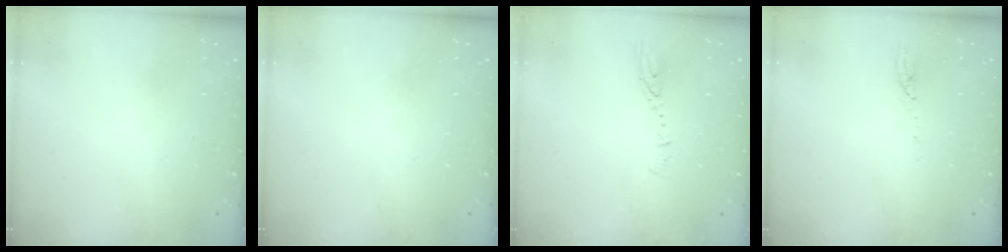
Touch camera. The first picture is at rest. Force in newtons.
{"total": 0.0}
{"total": 4.0, "press": 4.0, "slide": 0.3}
{"total": 3.3, "press": 3.3, "slide": 0.3}